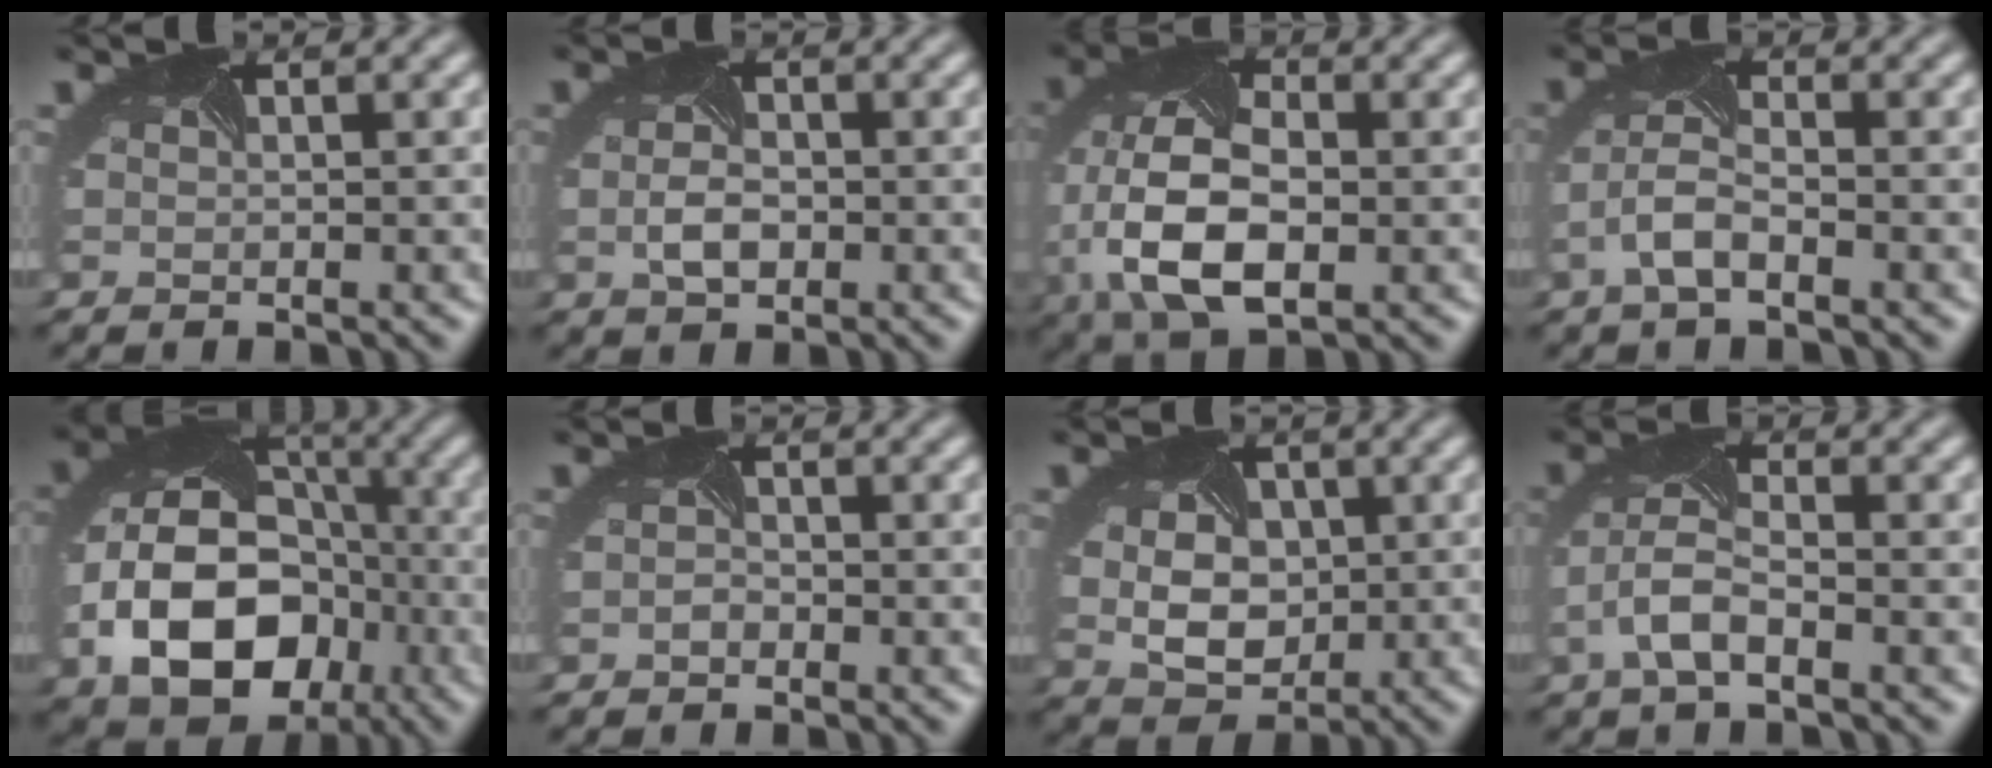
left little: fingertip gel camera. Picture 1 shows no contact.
{"total": 2.3, "force": [-0.6, 1.4, 1.7], "torque": [-0.044, -0.005, -0.010]}
{"total": 10.2, "force": [-1.9, 6.1, 8.0], "torque": [-0.190, -0.020, -0.033]}
{"total": 3.3, "force": [-1.7, 1.2, 2.6], "torque": [-0.067, 0.001, -0.037]}
{"total": 12.6, "force": [-3.6, 9.2, 7.8], "torque": [-0.156, -0.039, -0.052]}
{"total": 0.8, "force": [-0.8, 0.2, 0.0], "torque": [-0.008, -0.004, -0.014]}
{"total": 6.0, "force": [0.4, 4.6, 3.8], "torque": [-0.067, 0.001, 0.008]}
{"total": 4.0, "force": [-2.0, 1.4, 3.1], "torque": [-0.076, 0.002, -0.043]}